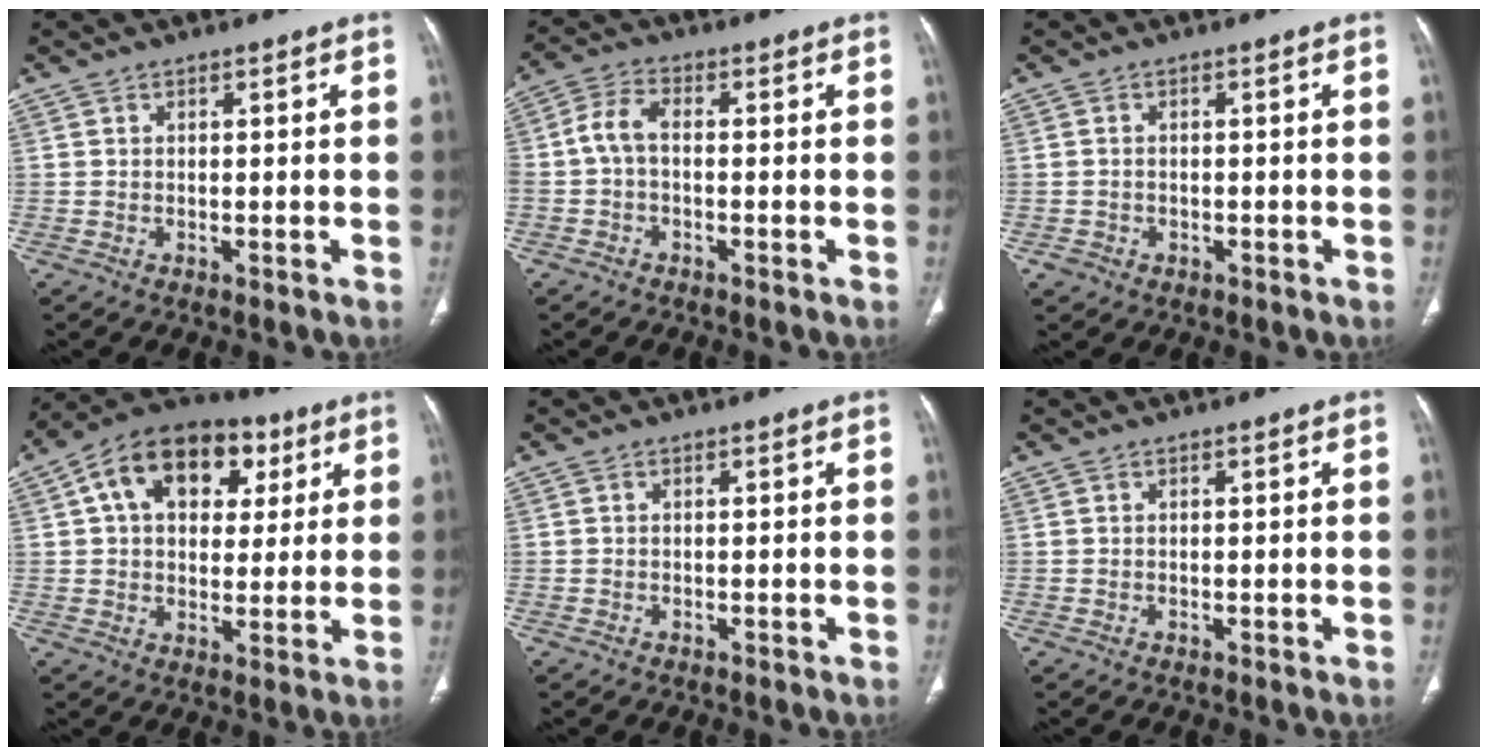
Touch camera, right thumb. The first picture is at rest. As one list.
[{"total": 5.3, "force": [-0.8, 2.7, 4.5], "torque": [-0.099, 0.018, -0.026]}, {"total": 1.7, "force": [-0.8, 1.4, 0.4], "torque": [-0.006, 0.009, -0.010]}, {"total": 17.7, "force": [6.0, 12.0, 11.5], "torque": [-0.146, 0.013, 0.086]}, {"total": 0.0}, {"total": 0.0}]